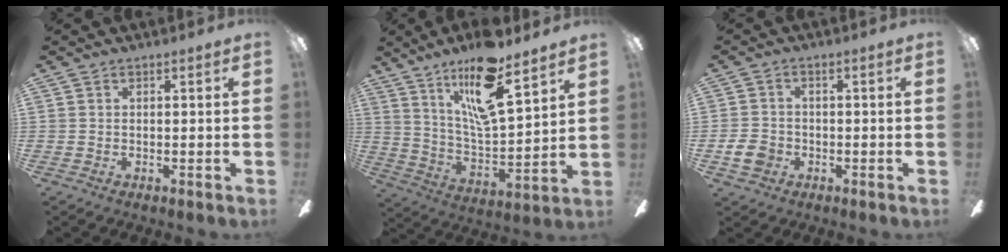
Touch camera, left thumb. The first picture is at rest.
{"total": 18.3, "force": [12.0, 5.3, 12.9], "torque": [-0.244, -0.059, 0.198]}
{"total": 5.0, "force": [-1.7, 4.1, 2.3], "torque": [-0.057, 0.007, -0.032]}